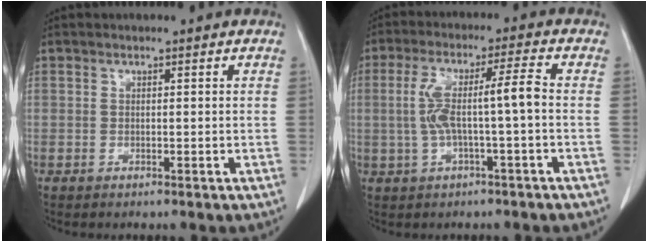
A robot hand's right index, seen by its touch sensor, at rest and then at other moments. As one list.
[{"total": 7.7, "force": [-0.5, 0.3, 7.7], "torque": [-0.157, 0.023, -0.008]}]